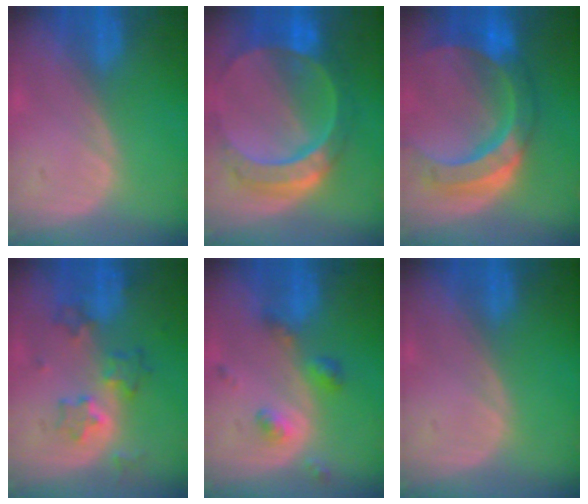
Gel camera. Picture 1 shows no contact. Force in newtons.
{"total": 10.8, "press": 9.1, "slide": 5.8}
{"total": 11.5, "press": 9.8, "slide": 6.1}
{"total": 6.2, "press": 5.8, "slide": 2.1}
{"total": 5.1, "press": 4.5, "slide": 2.5}
{"total": 0.0}